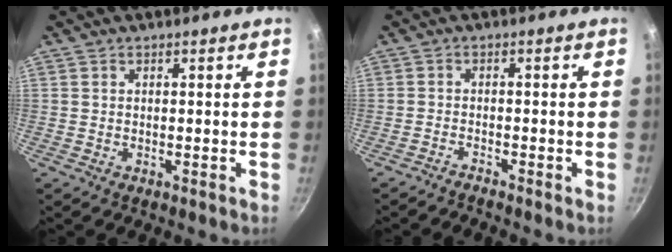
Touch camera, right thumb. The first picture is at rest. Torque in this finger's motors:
{"motor_torque": [-0.13, -0.30, 0.04, 0.10, -0.03]}